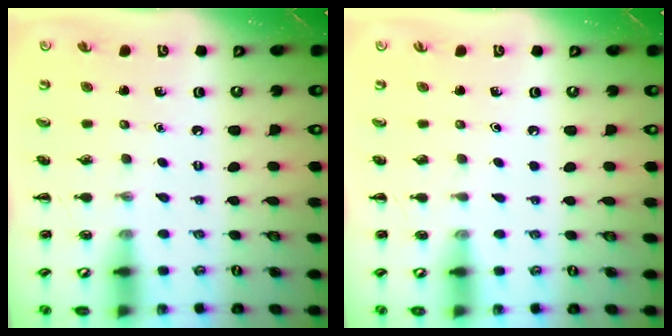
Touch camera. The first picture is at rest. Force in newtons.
{"total": 0.0}